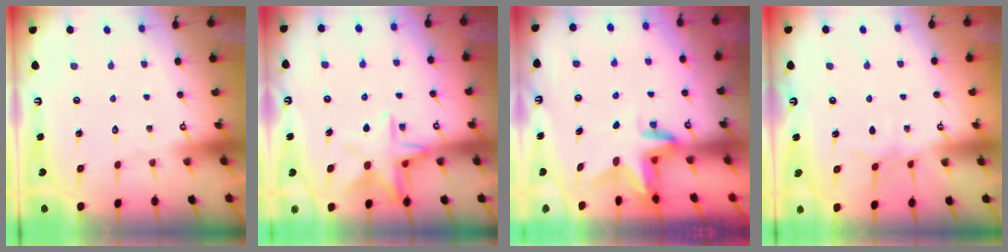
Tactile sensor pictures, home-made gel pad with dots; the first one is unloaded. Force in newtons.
{"total": 10.7, "press": 10.6, "slide": 0.9}
{"total": 3.1, "press": 3.1, "slide": 0.2}
{"total": 3.6, "press": 3.6, "slide": 0.2}